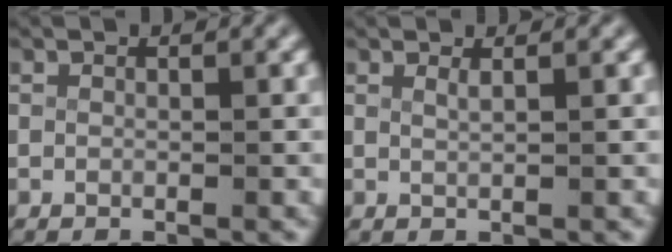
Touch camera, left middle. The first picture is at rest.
{"total": 0.7, "force": [0.4, -0.4, 0.5], "torque": [-0.014, -0.008, 0.014]}